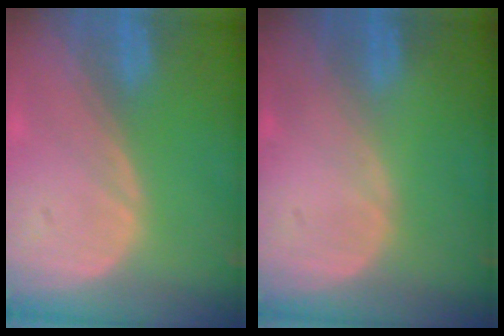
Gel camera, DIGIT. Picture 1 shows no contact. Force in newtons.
{"total": 0.0}